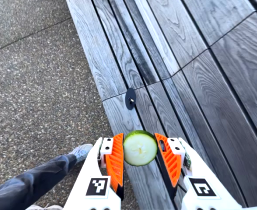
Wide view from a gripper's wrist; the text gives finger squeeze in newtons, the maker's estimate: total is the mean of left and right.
{"total": 11.8, "left": 12.3, "right": 11.4}